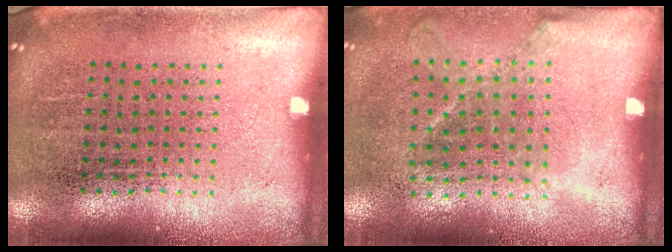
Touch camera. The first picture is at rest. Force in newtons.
{"total": 1.2, "press": 0.9, "slide": 0.9}